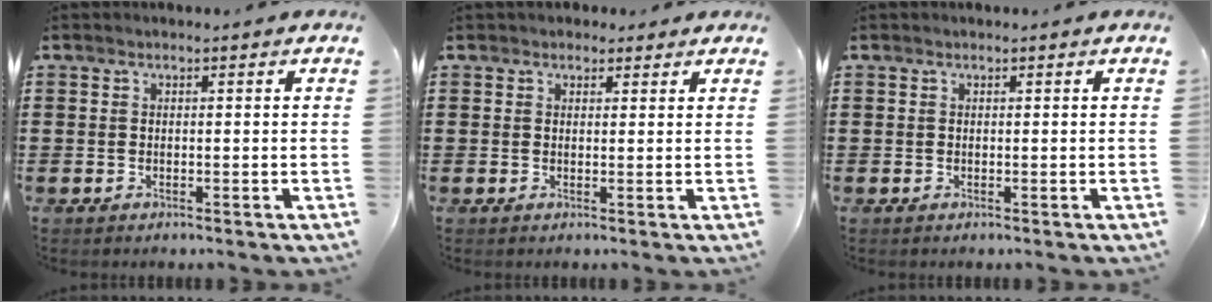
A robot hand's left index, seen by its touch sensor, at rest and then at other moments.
{"total": 1.8, "force": [1.4, 1.0, 0.2], "torque": [-0.001, 0.005, 0.025]}
{"total": 0.0}